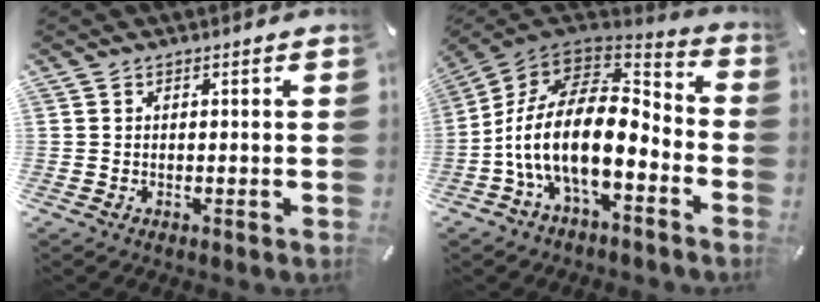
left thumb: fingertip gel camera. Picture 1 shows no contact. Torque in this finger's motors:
{"motor_torque": [0.23, 2.59, 1.67, -0.75, 0.99]}